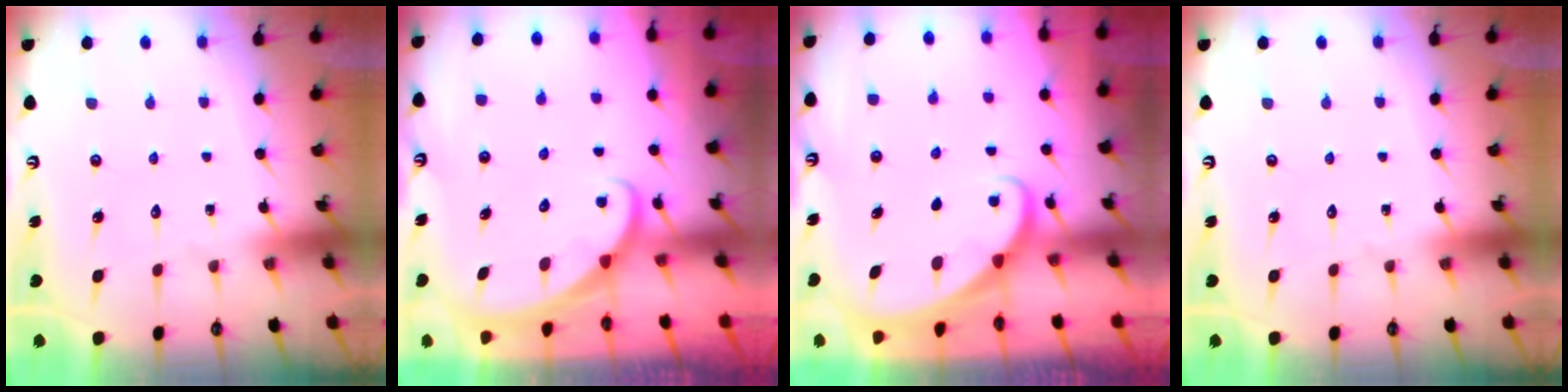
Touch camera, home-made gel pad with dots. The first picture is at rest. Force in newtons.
{"total": 2.0, "press": 2.0, "slide": 0.0}
{"total": 1.8, "press": 1.7, "slide": 0.1}
{"total": 0.0}